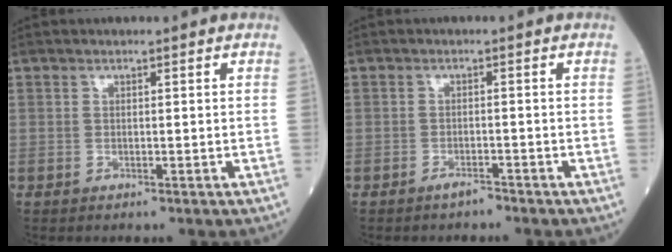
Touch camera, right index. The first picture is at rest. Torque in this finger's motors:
{"motor_torque": [0.29, -0.16, 0.10, 0.02]}